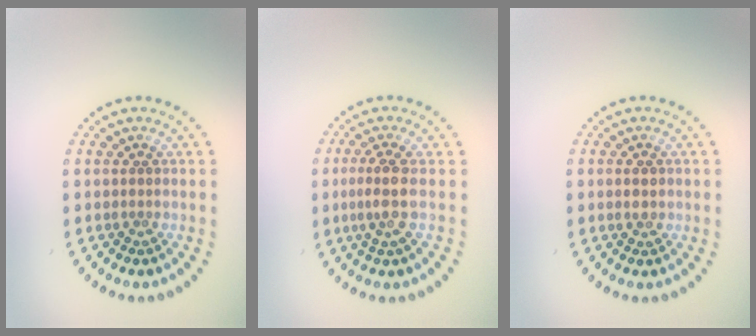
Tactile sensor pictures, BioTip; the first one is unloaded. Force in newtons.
{"total": 2.5, "press": 2.0, "slide": 1.6}
{"total": 1.6, "press": 1.6, "slide": 0.1}